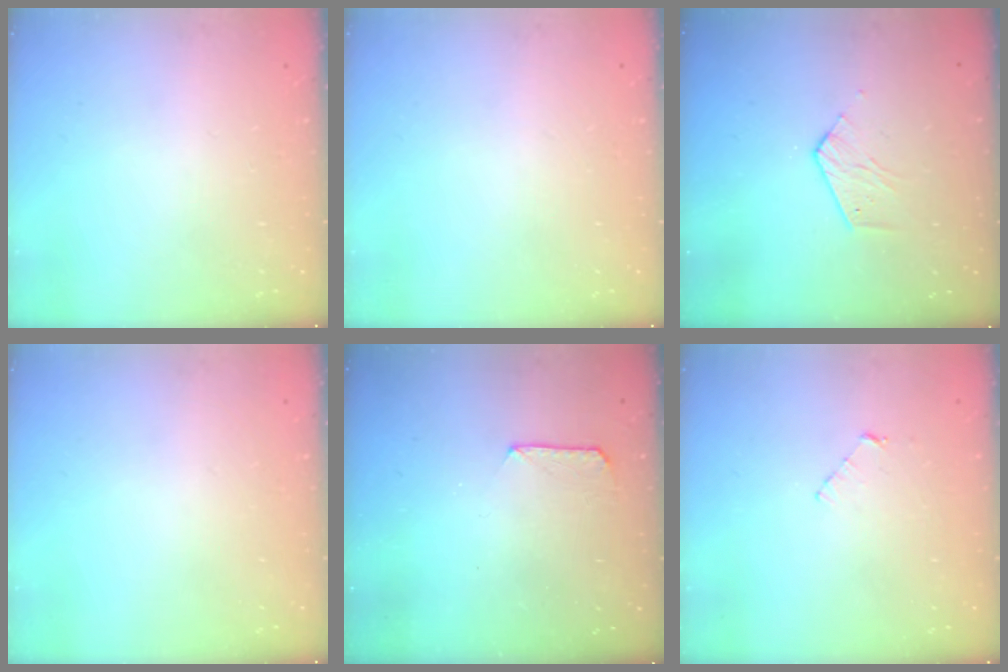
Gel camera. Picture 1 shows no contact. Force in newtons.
{"total": 0.0}
{"total": 3.7, "press": 3.7, "slide": 0.3}
{"total": 0.0}
{"total": 5.5, "press": 5.5, "slide": 0.5}
{"total": 3.4, "press": 3.4, "slide": 0.3}